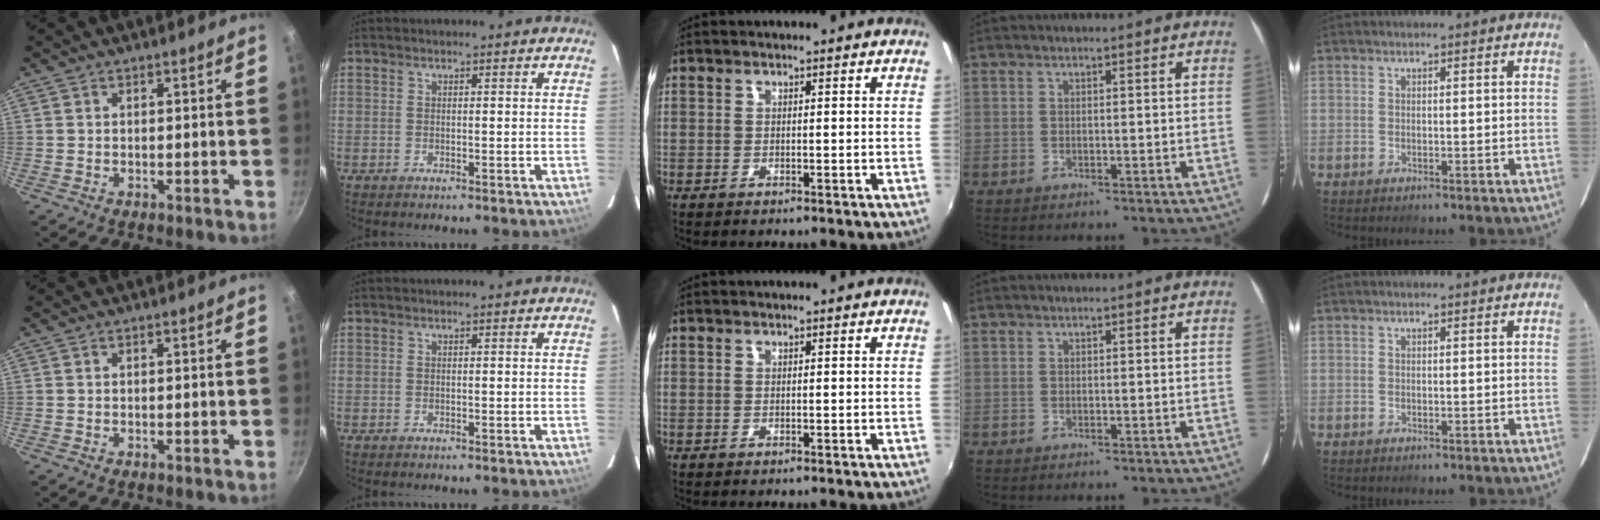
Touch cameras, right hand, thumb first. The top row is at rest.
{}